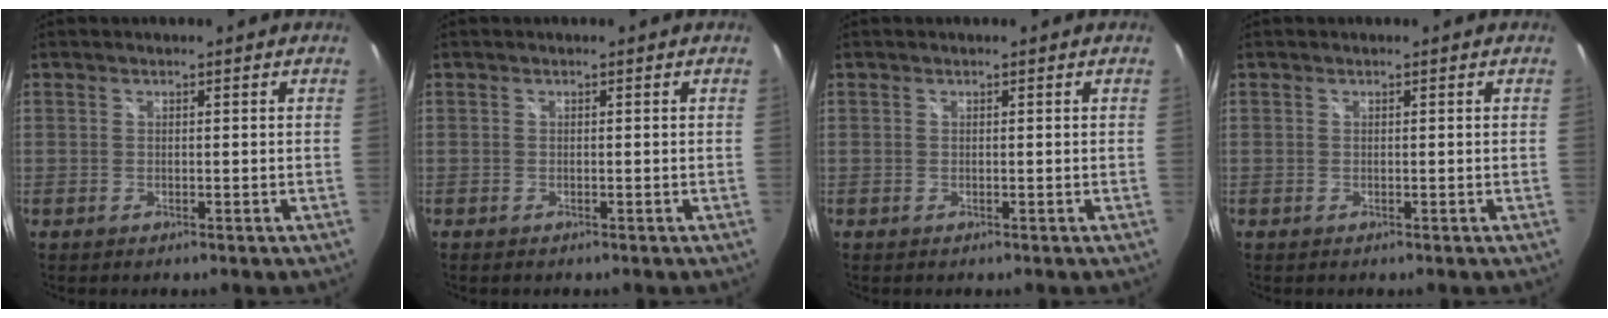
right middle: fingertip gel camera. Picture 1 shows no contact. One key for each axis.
{"total": 0.0}
{"total": 0.0}
{"total": 0.0}